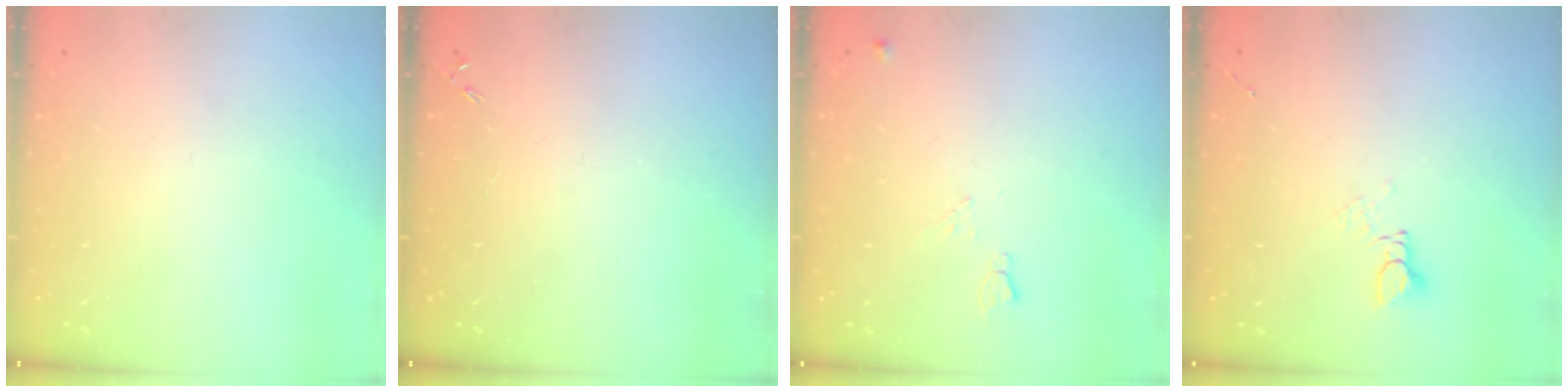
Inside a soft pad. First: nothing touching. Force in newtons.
{"total": 0.0}
{"total": 5.2, "press": 5.1, "slide": 1.2}
{"total": 2.9, "press": 2.9, "slide": 0.2}